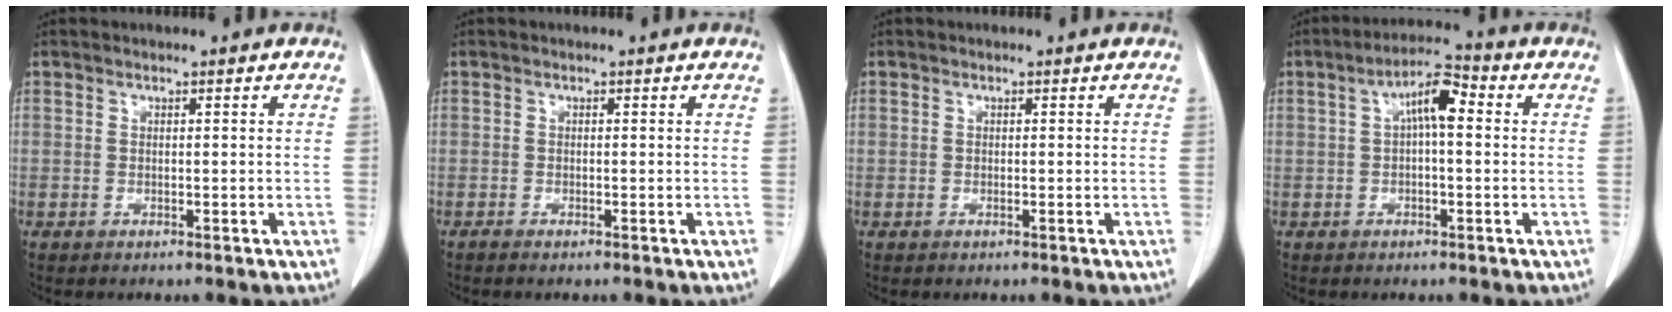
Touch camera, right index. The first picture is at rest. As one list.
[{"total": 0.9, "force": [-0.7, 0.1, 0.5], "torque": [-0.011, -0.002, -0.010]}, {"total": 0.0}, {"total": 6.1, "force": [1.0, 1.6, 5.8], "torque": [-0.102, 0.025, 0.013]}]